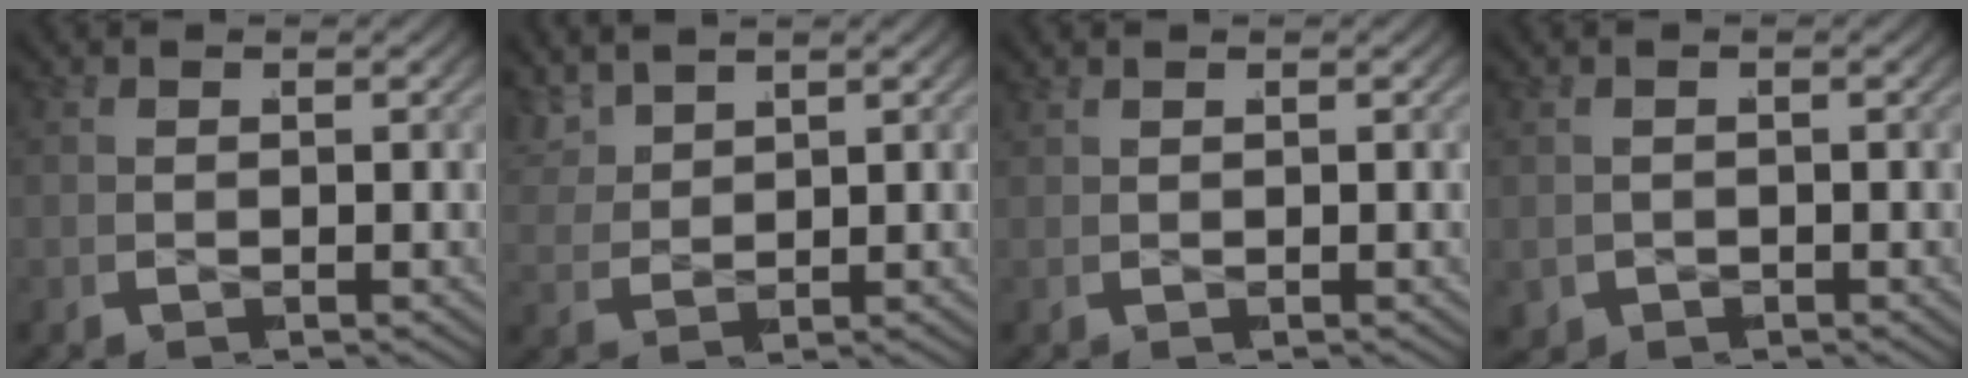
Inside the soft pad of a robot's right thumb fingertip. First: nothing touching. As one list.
[{"total": 1.9, "force": [1.8, 0.4, 0.3], "torque": [-0.012, 0.004, 0.035]}, {"total": 0.6, "force": [0.4, -0.3, -0.2], "torque": [0.007, 0.000, 0.010]}, {"total": 1.4, "force": [-0.3, 1.4, 0.2], "torque": [-0.006, -0.002, -0.001]}]